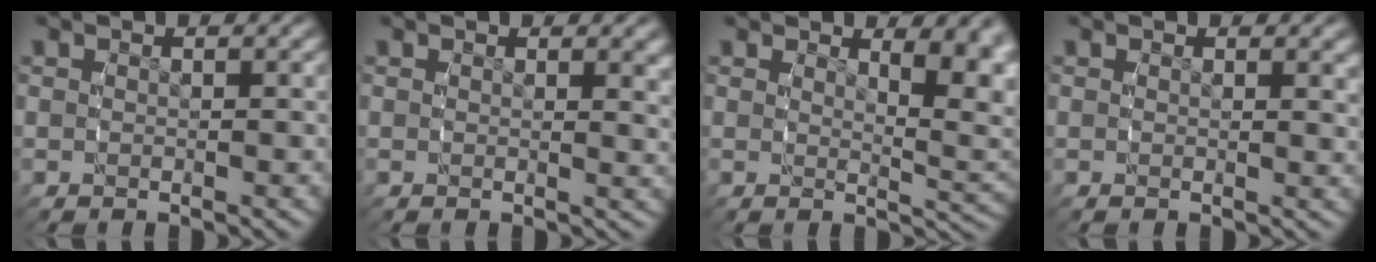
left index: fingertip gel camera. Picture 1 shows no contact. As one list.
[{"total": 1.0, "force": [0.7, 0.0, 0.8], "torque": [-0.010, -0.001, 0.008]}, {"total": 4.4, "force": [2.1, 1.0, 3.7], "torque": [-0.025, -0.011, 0.035]}, {"total": 0.7, "force": [0.5, -0.1, 0.5], "torque": [-0.008, -0.001, 0.005]}]